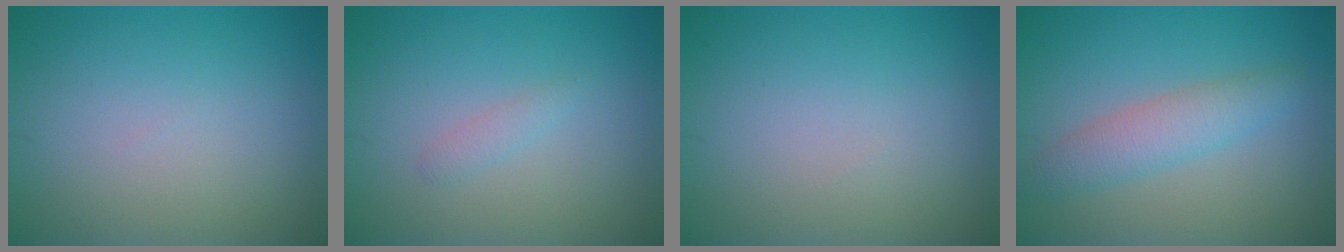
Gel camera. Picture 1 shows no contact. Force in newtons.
{"total": 0.9, "press": 0.9, "slide": 0.0}
{"total": 0.0}
{"total": 3.2, "press": 3.2, "slide": 0.3}